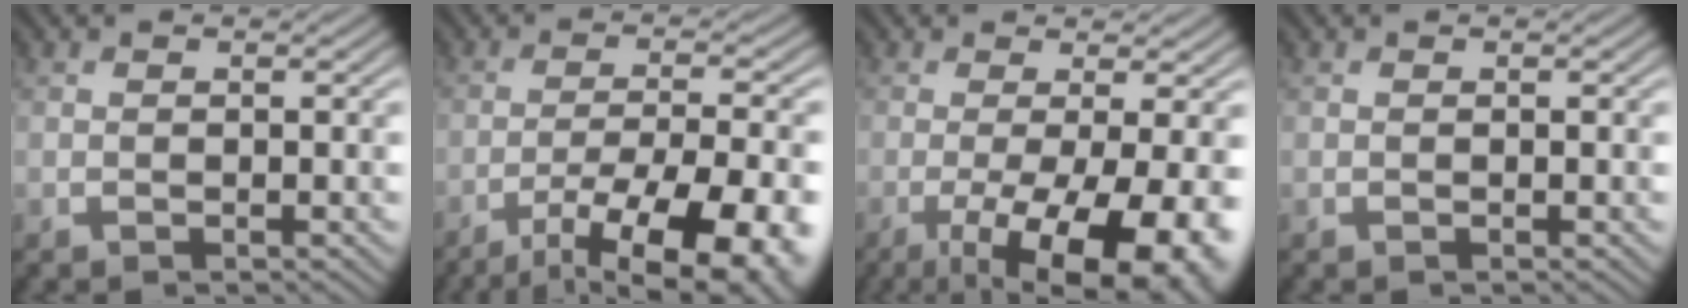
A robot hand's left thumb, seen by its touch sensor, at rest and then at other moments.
{"total": 14.6, "force": [-9.3, 4.0, 10.5], "torque": [-0.174, -0.029, -0.124]}
{"total": 13.0, "force": [-4.4, 3.7, 11.7], "torque": [-0.162, -0.009, -0.055]}
{"total": 0.0}